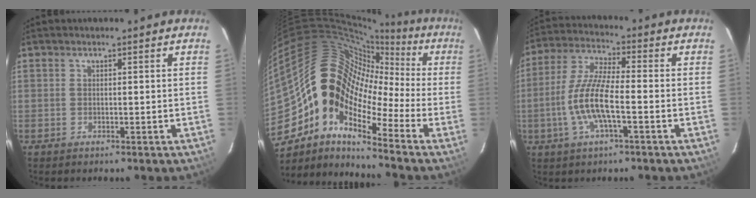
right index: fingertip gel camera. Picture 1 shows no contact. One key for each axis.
{"total": 16.9, "fx": -5.9, "fy": 10.4, "fz": 12.0, "tx": -0.197, "ty": 0.005, "tz": -0.135}
{"total": 10.9, "fx": -2.9, "fy": 2.5, "fz": 10.2, "tx": -0.218, "ty": 0.001, "tz": -0.060}